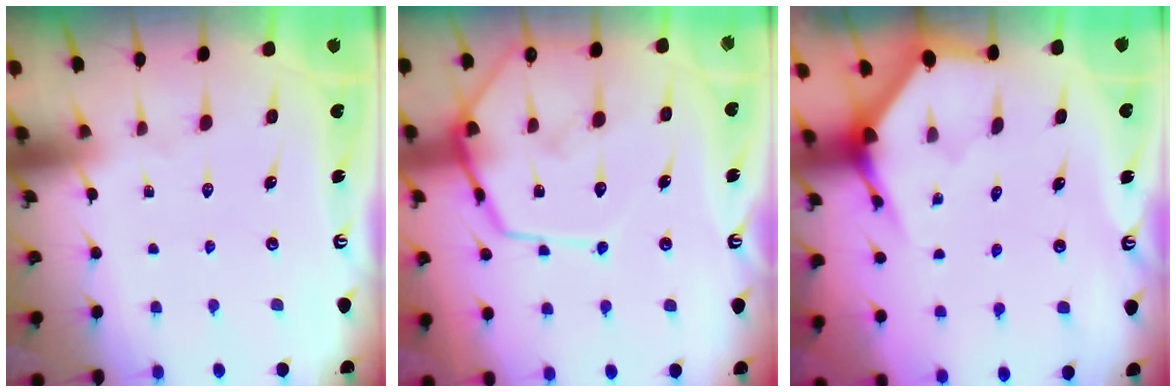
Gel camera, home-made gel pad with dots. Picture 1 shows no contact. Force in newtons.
{"total": 13.7, "press": 13.7, "slide": 1.3}
{"total": 3.4, "press": 3.4, "slide": 0.1}